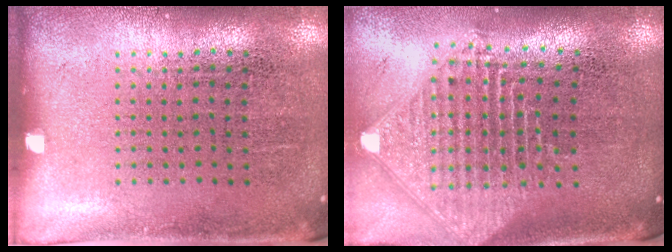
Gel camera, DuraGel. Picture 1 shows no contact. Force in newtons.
{"total": 2.3, "press": 1.8, "slide": 1.5}